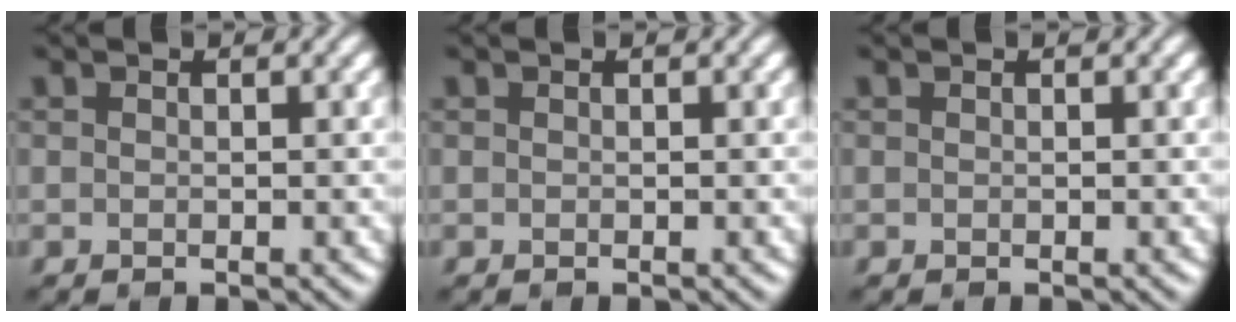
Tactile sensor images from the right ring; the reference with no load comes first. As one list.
[{"total": 0.0}, {"total": 0.0}]